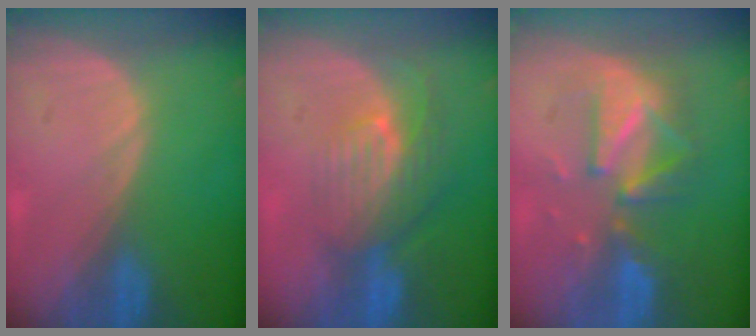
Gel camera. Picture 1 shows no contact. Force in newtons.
{"total": 8.2, "press": 7.3, "slide": 3.7}
{"total": 7.9, "press": 7.9, "slide": 0.6}